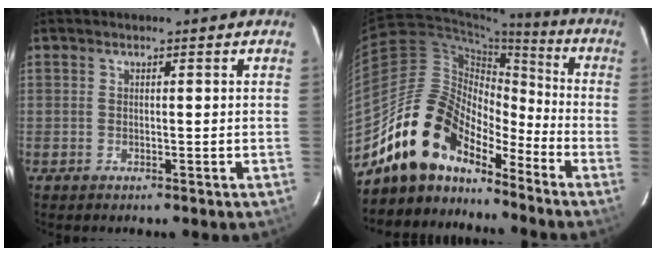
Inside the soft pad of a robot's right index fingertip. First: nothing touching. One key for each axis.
{"total": 15.8, "fx": -13.0, "fy": 6.8, "fz": 5.8, "tx": -0.112, "ty": 0.018, "tz": -0.243}